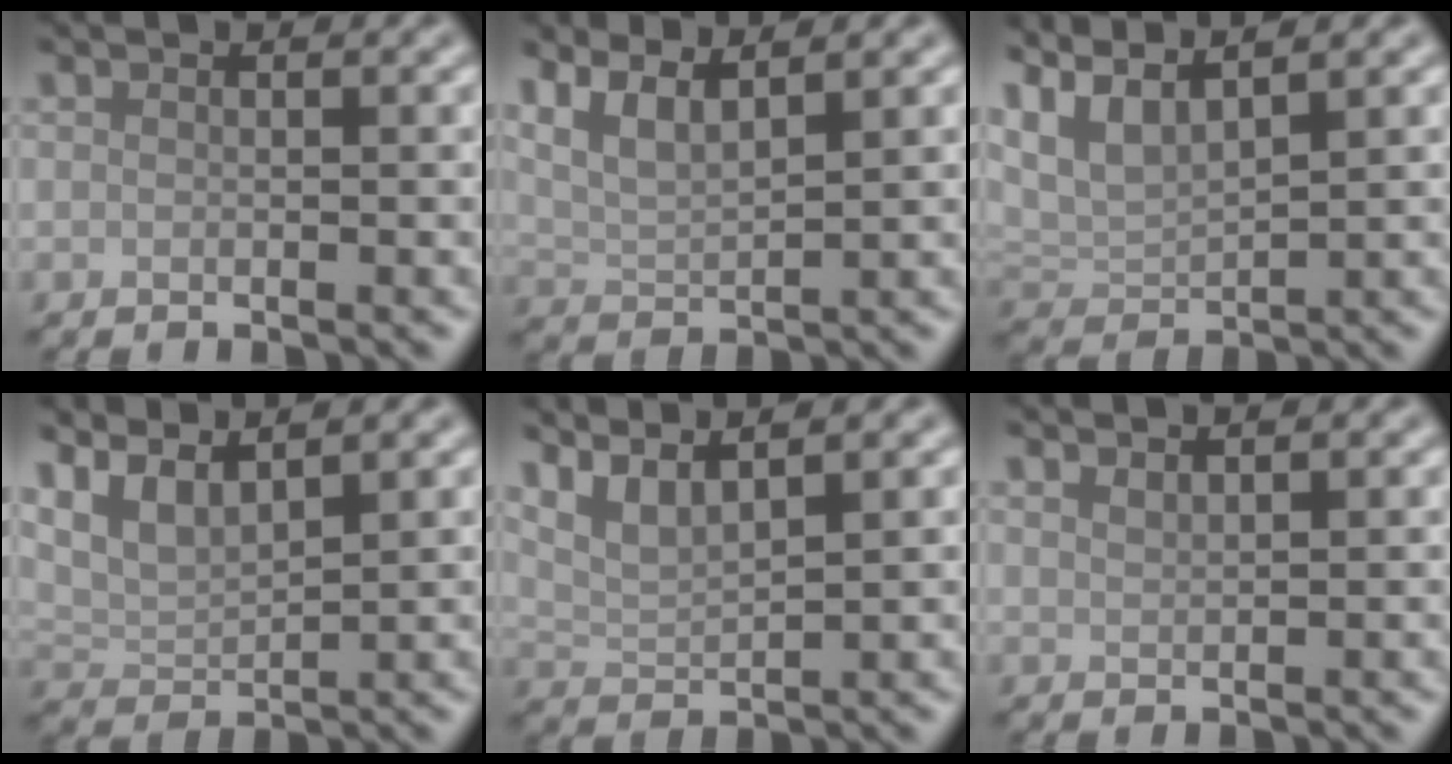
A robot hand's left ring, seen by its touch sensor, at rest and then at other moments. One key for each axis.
{"total": 3.9, "fx": 2.7, "fy": 1.2, "fz": 2.5, "tx": -0.057, "ty": 0.003, "tz": 0.056}
{"total": 4.8, "fx": 3.5, "fy": 1.6, "fz": 3.0, "tx": -0.073, "ty": 0.010, "tz": 0.072}
{"total": 4.2, "fx": 3.0, "fy": 1.7, "fz": 2.4, "tx": -0.056, "ty": 0.000, "tz": 0.060}
{"total": 3.8, "fx": 2.9, "fy": 0.8, "fz": 2.2, "tx": -0.048, "ty": 0.004, "tz": 0.062}
{"total": 1.1, "fx": 1.1, "fy": 0.1, "fz": 0.2, "tx": -0.003, "ty": 0.000, "tz": 0.021}